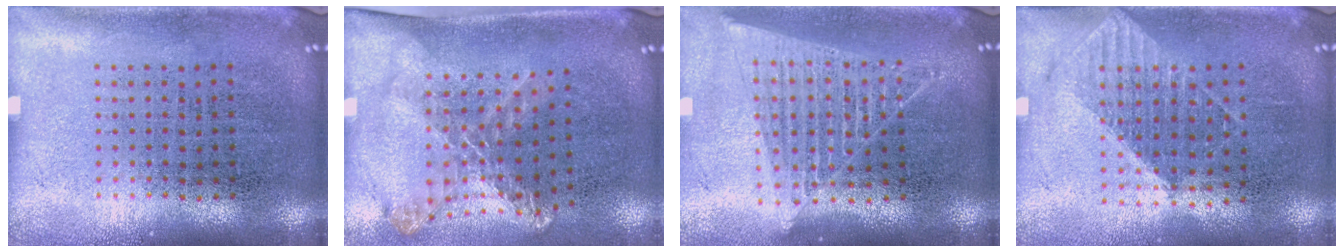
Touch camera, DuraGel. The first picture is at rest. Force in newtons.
{"total": 1.7, "press": 1.3, "slide": 1.1}
{"total": 1.7, "press": 1.6, "slide": 0.7}
{"total": 1.1, "press": 1.0, "slide": 0.3}